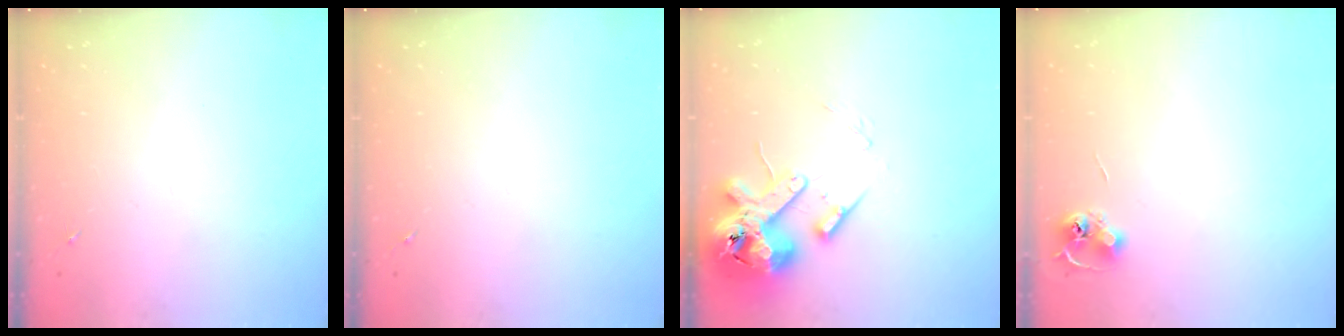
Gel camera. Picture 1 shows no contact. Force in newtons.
{"total": 0.0}
{"total": 15.8, "press": 15.5, "slide": 2.8}
{"total": 6.6, "press": 6.6, "slide": 0.5}